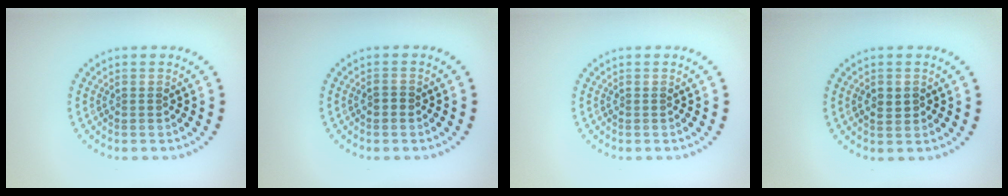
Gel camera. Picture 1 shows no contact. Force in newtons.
{"total": 0.8, "press": 0.8, "slide": 0.1}
{"total": 0.0}
{"total": 1.6, "press": 1.6, "slide": 0.2}